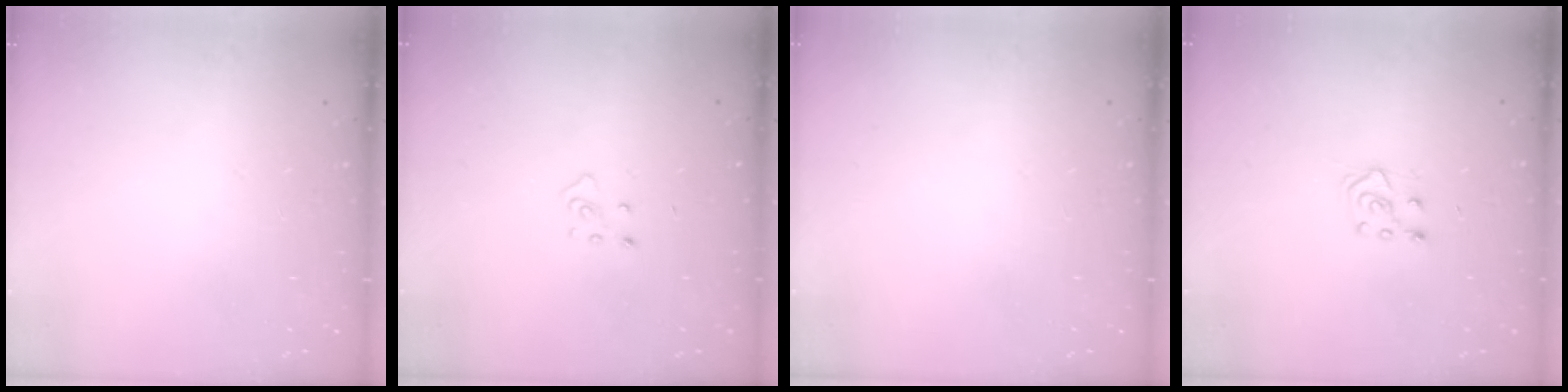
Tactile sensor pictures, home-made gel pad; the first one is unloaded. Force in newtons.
{"total": 3.7, "press": 3.6, "slide": 0.3}
{"total": 0.0}
{"total": 4.8, "press": 4.7, "slide": 0.7}